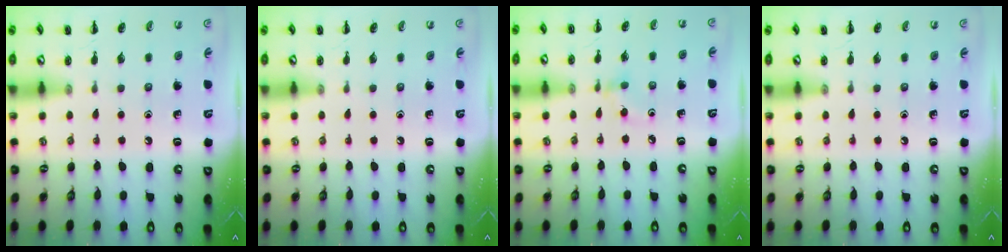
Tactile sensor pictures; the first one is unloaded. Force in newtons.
{"total": 0.0}
{"total": 4.0, "press": 3.7, "slide": 1.4}
{"total": 0.0}